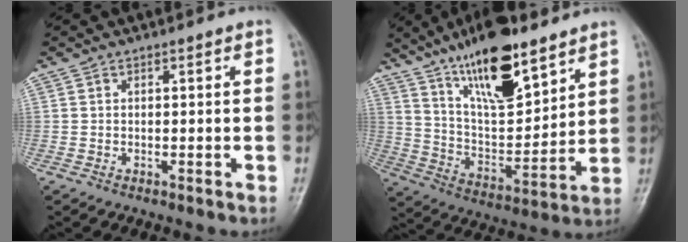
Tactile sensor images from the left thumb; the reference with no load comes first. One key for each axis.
{"total": 19.9, "fx": 13.5, "fy": 7.6, "fz": 12.5, "tx": -0.165, "ty": -0.077, "tz": 0.239}